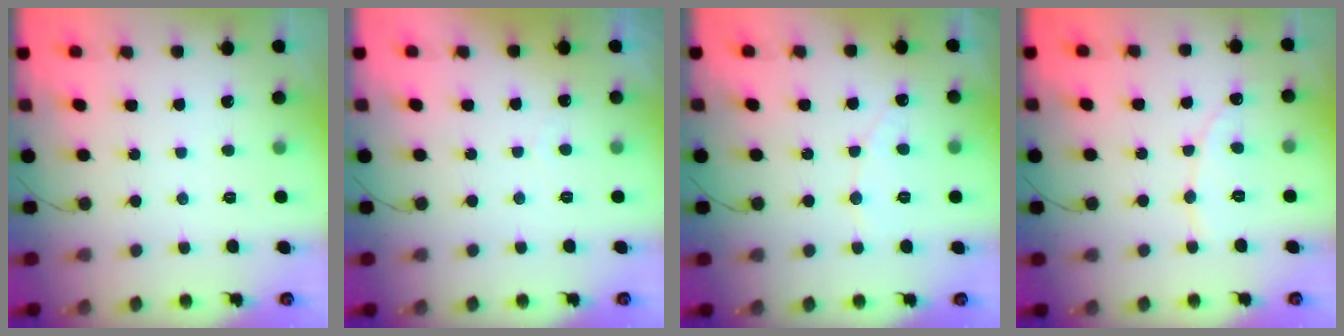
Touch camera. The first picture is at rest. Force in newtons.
{"total": 1.7, "press": 1.6, "slide": 0.0}
{"total": 4.6, "press": 4.6, "slide": 0.4}
{"total": 6.4, "press": 6.4, "slide": 0.4}